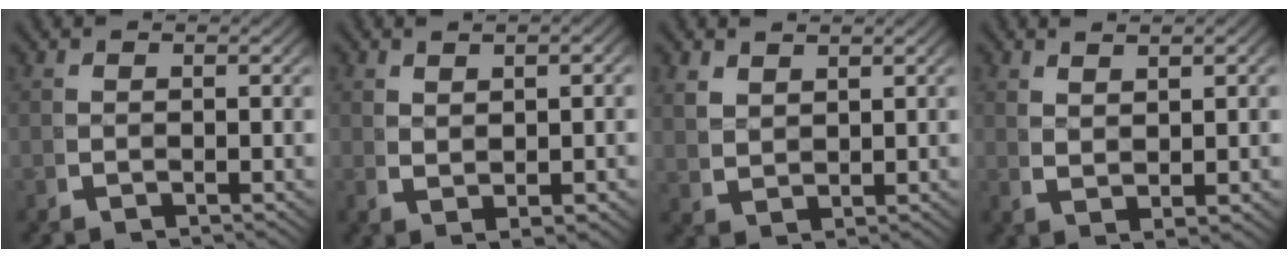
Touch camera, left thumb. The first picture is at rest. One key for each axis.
{"total": 2.4, "fx": 0.7, "fy": 1.0, "fz": 2.1, "tx": -0.029, "ty": 0.003, "tz": 0.016}
{"total": 2.1, "fx": 1.5, "fy": 1.2, "fz": 0.8, "tx": -0.009, "ty": -0.001, "tz": 0.038}
{"total": 2.4, "fx": 1.5, "fy": 0.7, "fz": 1.8, "tx": -0.023, "ty": 0.003, "tz": 0.032}